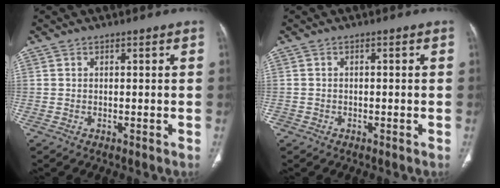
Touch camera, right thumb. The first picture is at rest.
{"total": 0.8, "force": [-0.5, 0.6, 0.1], "torque": [0.005, 0.006, -0.009]}